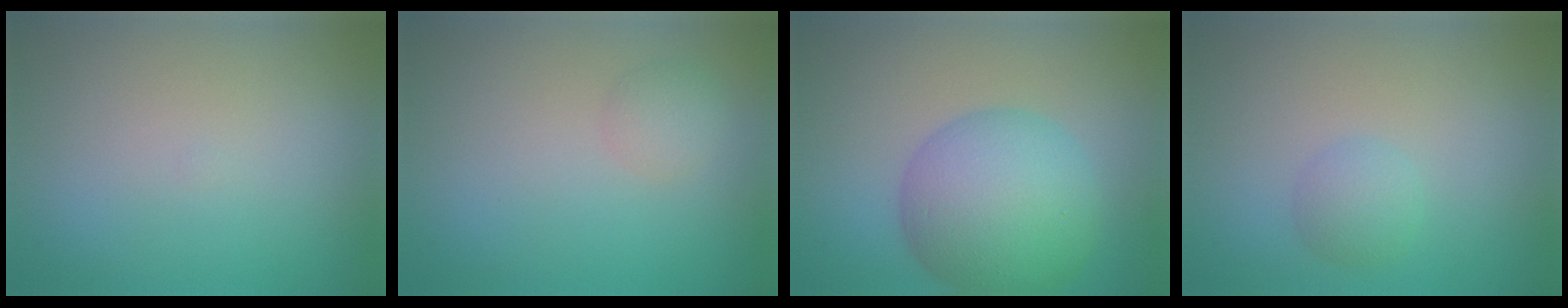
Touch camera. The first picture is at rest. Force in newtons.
{"total": 1.6, "press": 1.6, "slide": 0.1}
{"total": 9.2, "press": 9.2, "slide": 0.2}
{"total": 1.9, "press": 1.9, "slide": 0.1}